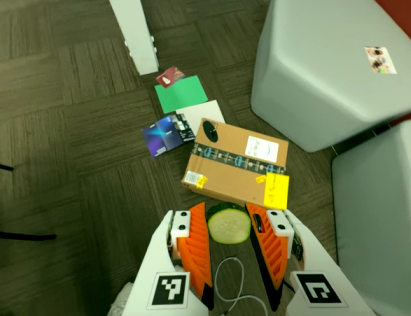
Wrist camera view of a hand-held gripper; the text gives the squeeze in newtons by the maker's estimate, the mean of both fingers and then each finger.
{"total": 10.2, "left": 10.1, "right": 10.3}